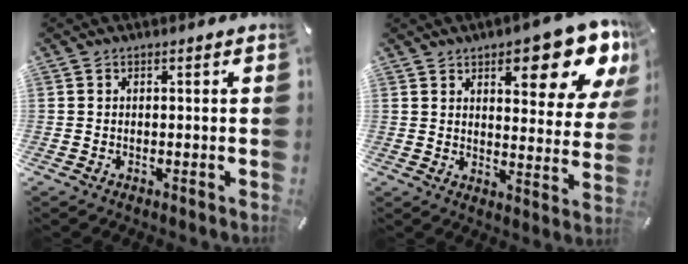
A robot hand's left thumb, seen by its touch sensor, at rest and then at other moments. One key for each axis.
{"total": 15.0, "fx": 9.4, "fy": 5.5, "fz": 10.3, "tx": -0.122, "ty": -0.067, "tz": 0.151}